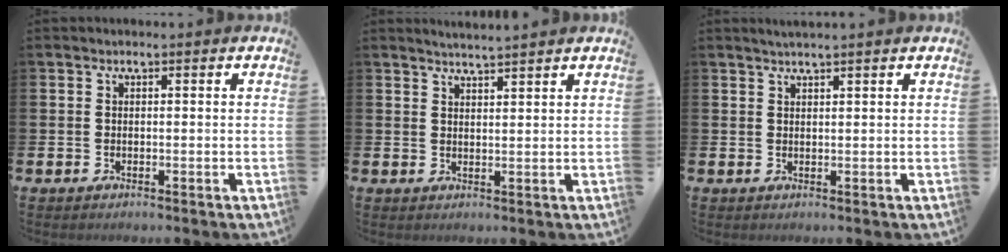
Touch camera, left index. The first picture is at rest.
{"total": 2.7, "force": [2.7, -0.4, 0.0], "torque": [-0.004, -0.013, 0.050]}
{"total": 1.4, "force": [1.3, -0.2, 0.5], "torque": [-0.008, -0.001, 0.023]}